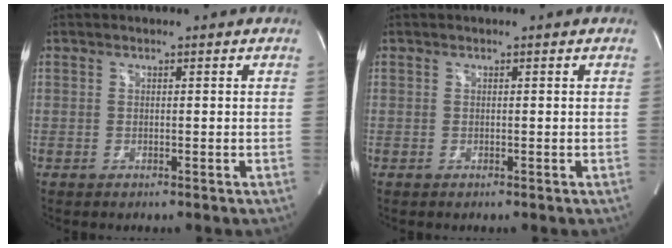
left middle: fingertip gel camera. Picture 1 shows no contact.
{"total": 0.0}